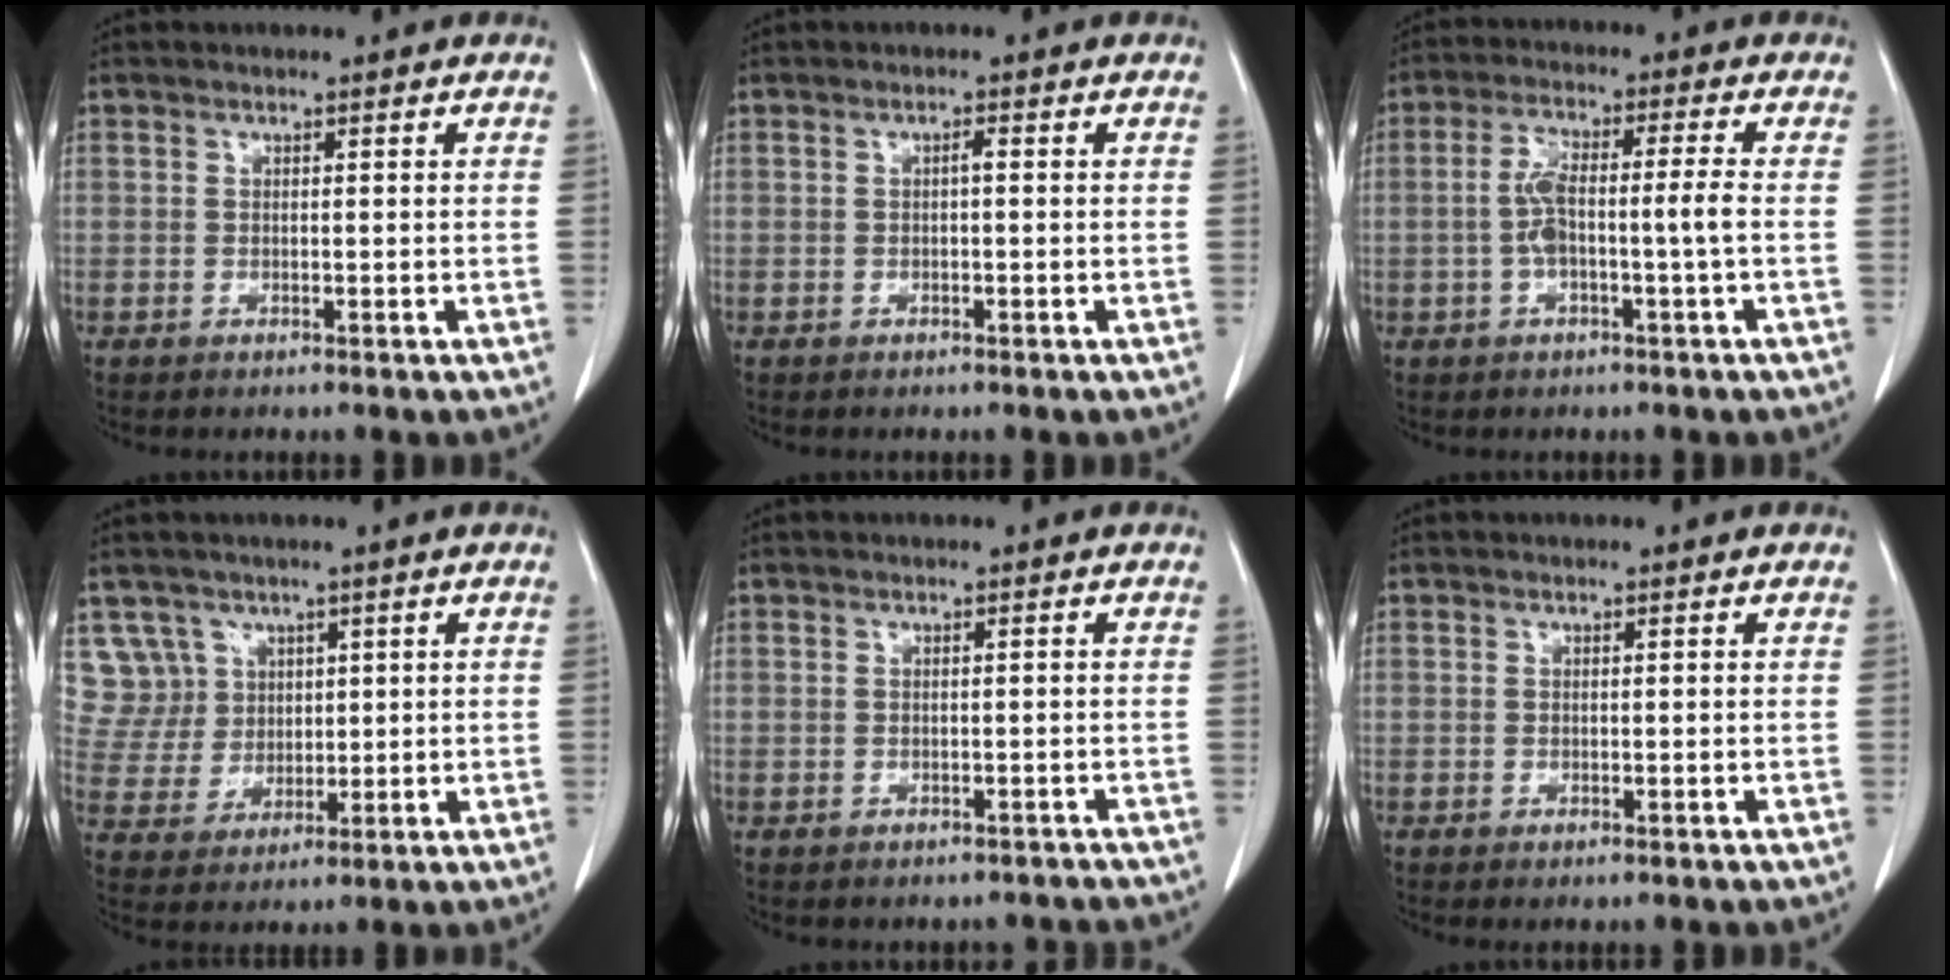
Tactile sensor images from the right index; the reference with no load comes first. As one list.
[{"total": 0.8, "force": [0.0, 0.1, 0.8], "torque": [-0.013, 0.002, -0.001]}, {"total": 6.1, "force": [-1.0, 0.4, 6.0], "torque": [-0.124, 0.018, -0.018]}, {"total": 7.2, "force": [3.7, 6.2, -0.3], "torque": [0.008, 0.018, 0.083]}, {"total": 3.2, "force": [-2.8, 1.5, 0.2], "torque": [-0.002, 0.009, -0.030]}, {"total": 0.5, "force": [-0.3, 0.0, 0.4], "torque": [-0.011, -0.002, -0.003]}]